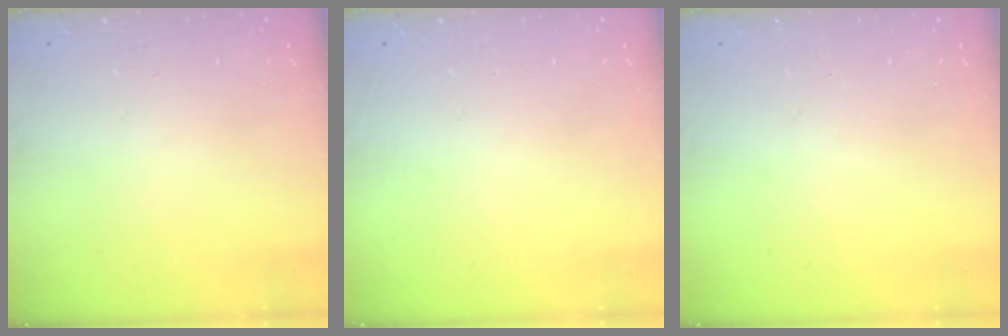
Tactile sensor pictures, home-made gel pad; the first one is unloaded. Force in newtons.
{"total": 0.0}
{"total": 0.0}